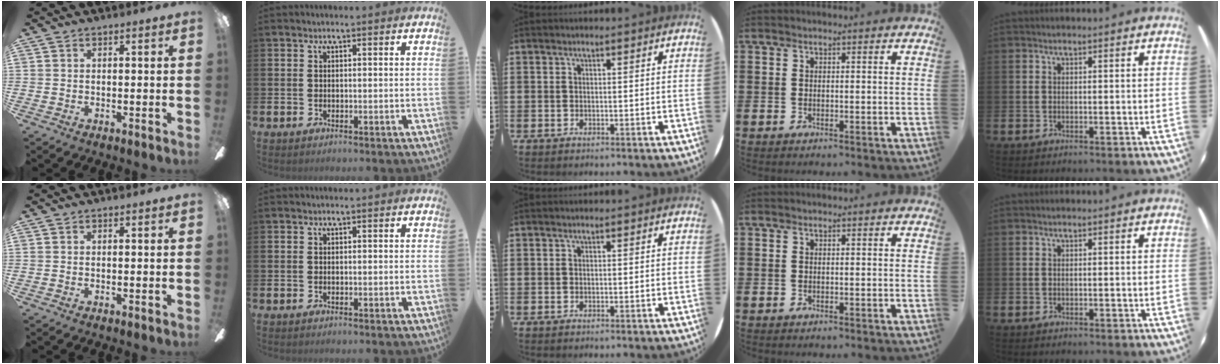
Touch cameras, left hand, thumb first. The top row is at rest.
{}